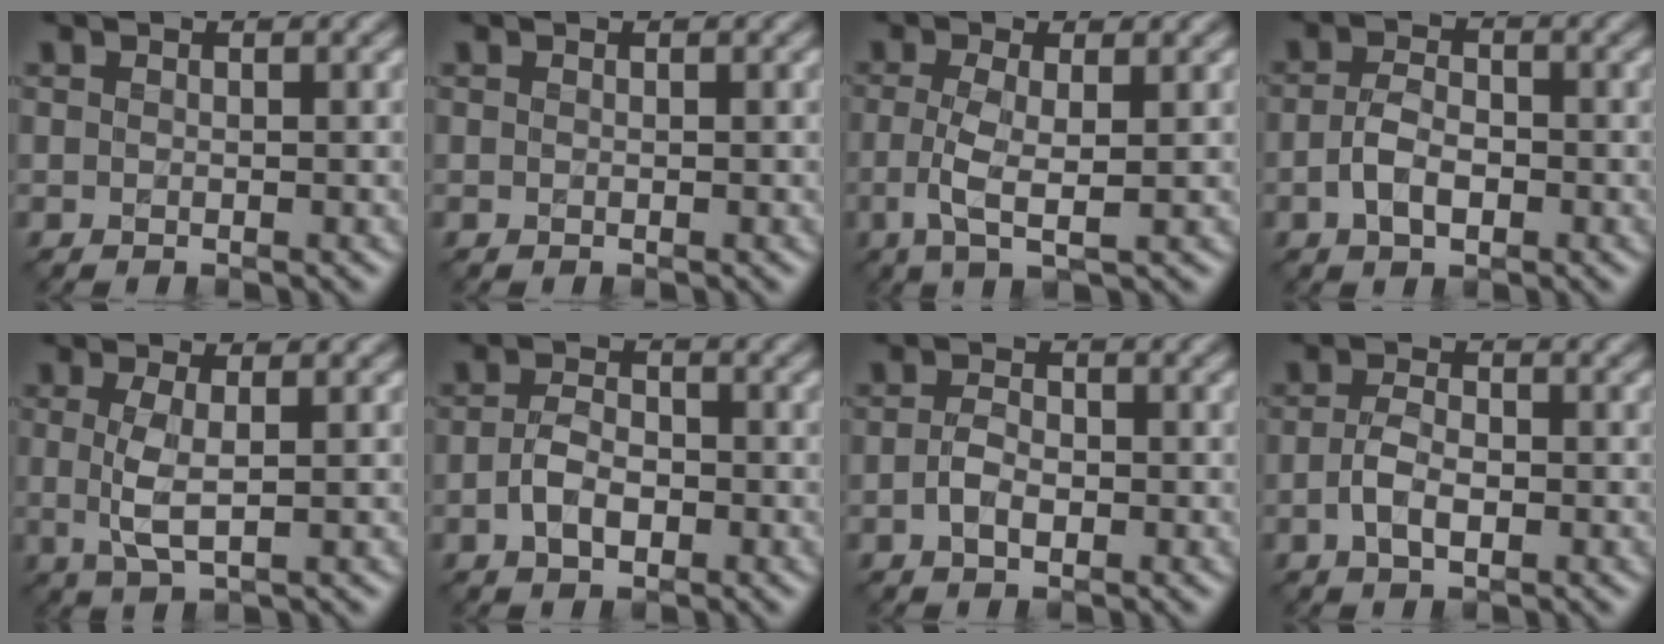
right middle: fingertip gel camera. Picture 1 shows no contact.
{"total": 0.0}
{"total": 3.4, "force": [-0.4, 0.9, 3.2], "torque": [-0.072, -0.008, -0.007]}
{"total": 3.1, "force": [-0.9, 1.8, 2.3], "torque": [-0.046, 0.001, -0.020]}
{"total": 3.0, "force": [0.1, 0.8, 2.9], "torque": [-0.065, -0.002, 0.003]}
{"total": 3.0, "force": [-0.8, 1.8, 2.2], "torque": [-0.042, 0.001, -0.017]}
{"total": 2.2, "force": [-0.6, 1.3, 1.7], "torque": [-0.036, -0.001, -0.013]}
{"total": 2.9, "force": [-0.7, 1.5, 2.3], "torque": [-0.047, -0.001, -0.016]}